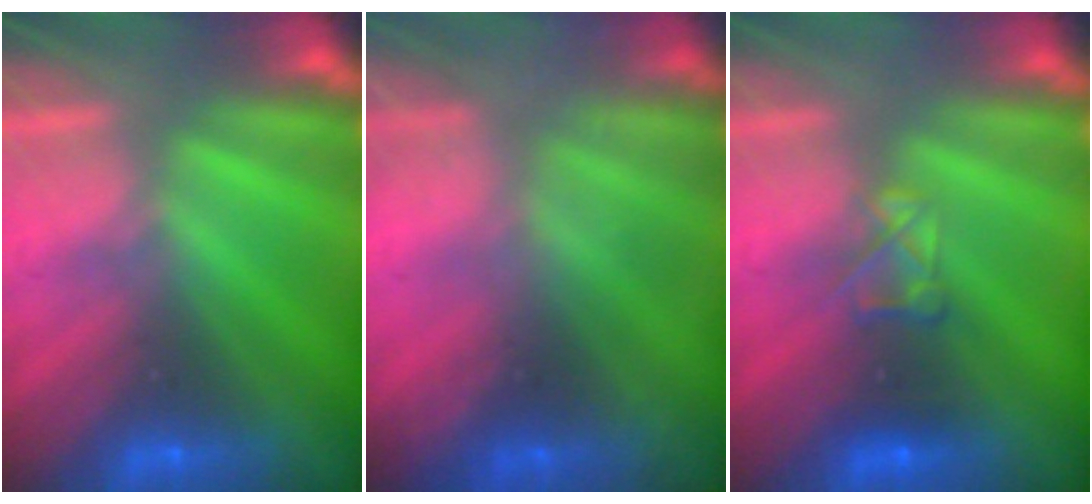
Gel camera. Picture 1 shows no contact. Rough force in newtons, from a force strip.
{"total": 1.5}
{"total": 2.9}